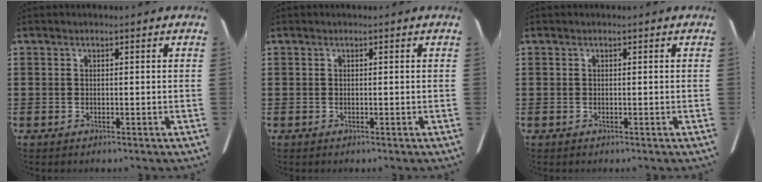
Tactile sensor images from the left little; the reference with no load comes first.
{"total": 0.0}
{"total": 0.0}